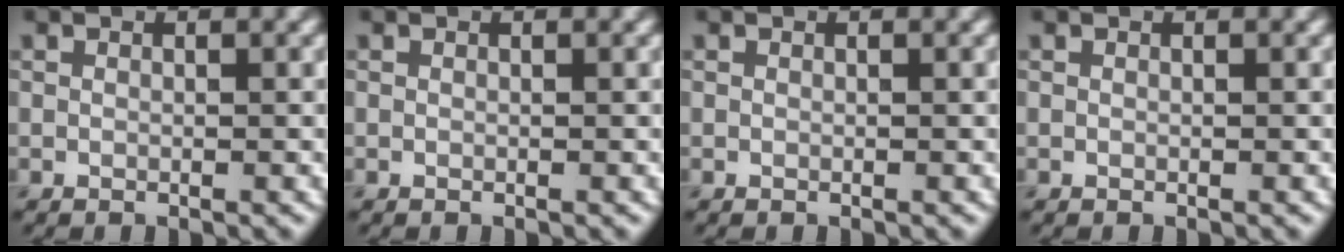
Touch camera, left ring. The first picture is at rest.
{"total": 0.0}
{"total": 0.0}
{"total": 0.0}